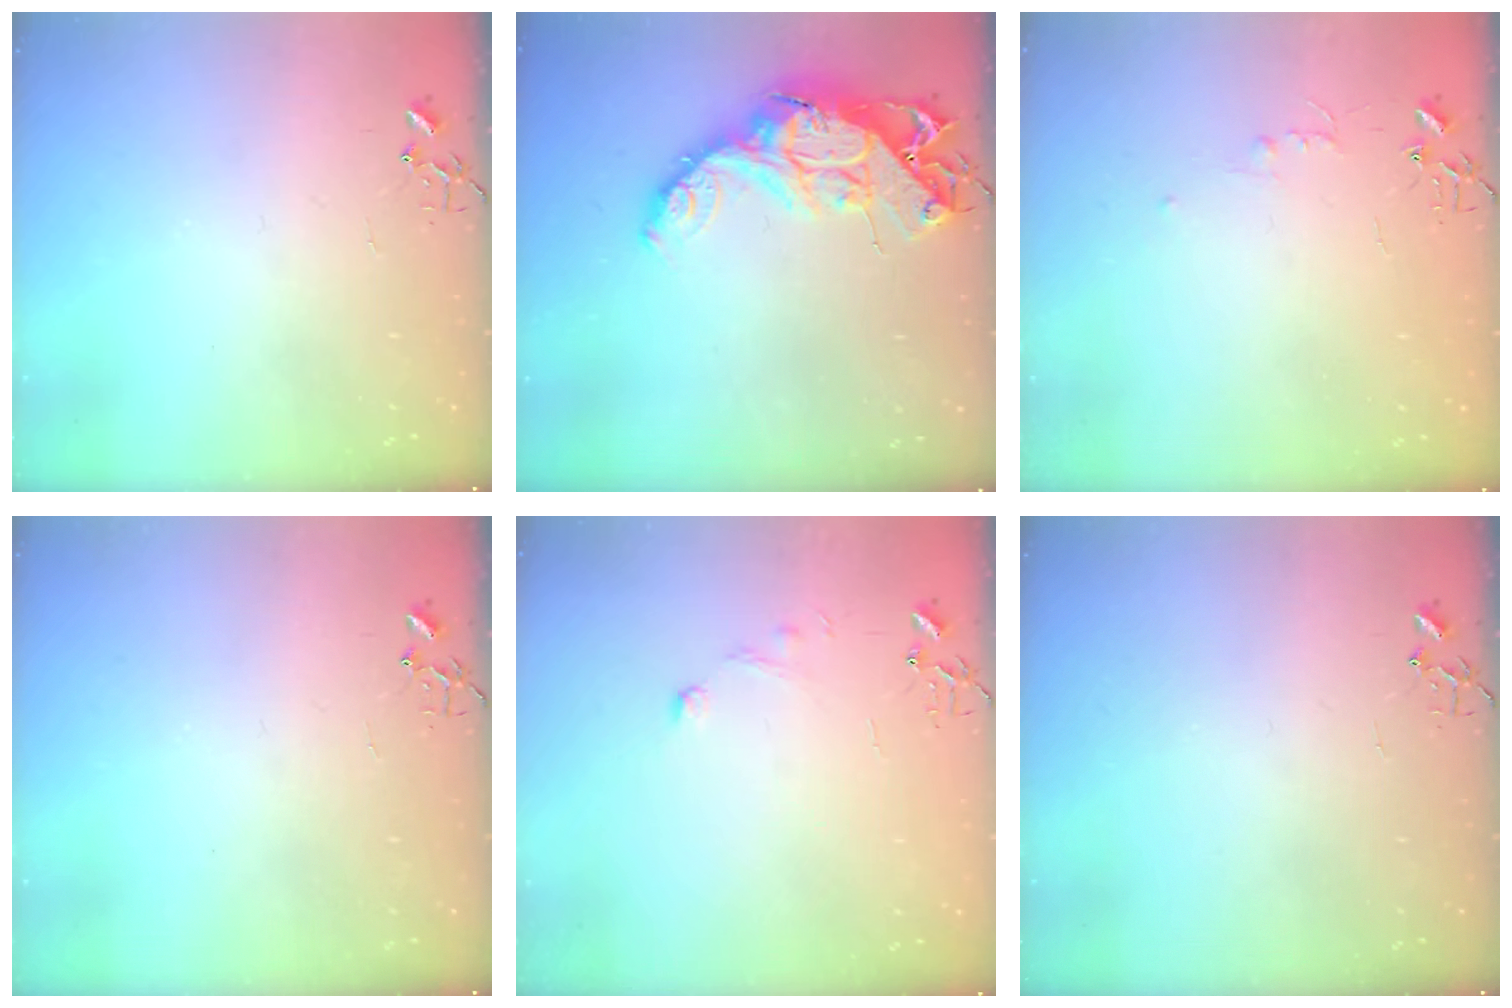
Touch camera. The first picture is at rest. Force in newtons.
{"total": 18.5, "press": 18.5, "slide": 1.3}
{"total": 4.4, "press": 4.4, "slide": 0.5}
{"total": 0.0}
{"total": 6.1, "press": 6.0, "slide": 0.6}
{"total": 0.0}